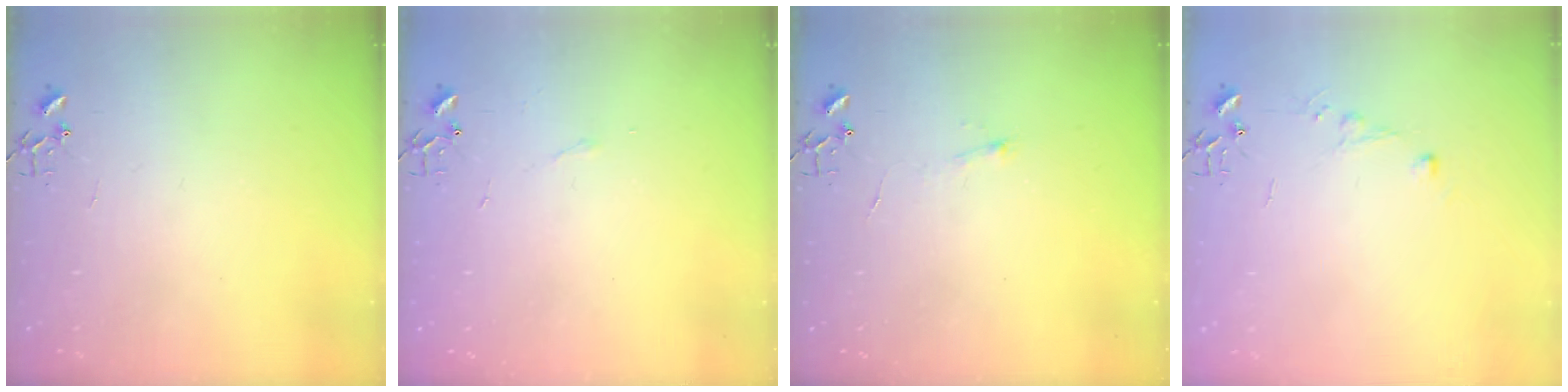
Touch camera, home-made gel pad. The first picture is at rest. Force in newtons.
{"total": 3.3, "press": 3.2, "slide": 0.6}
{"total": 4.1, "press": 4.0, "slide": 0.6}
{"total": 4.4, "press": 4.4, "slide": 0.5}